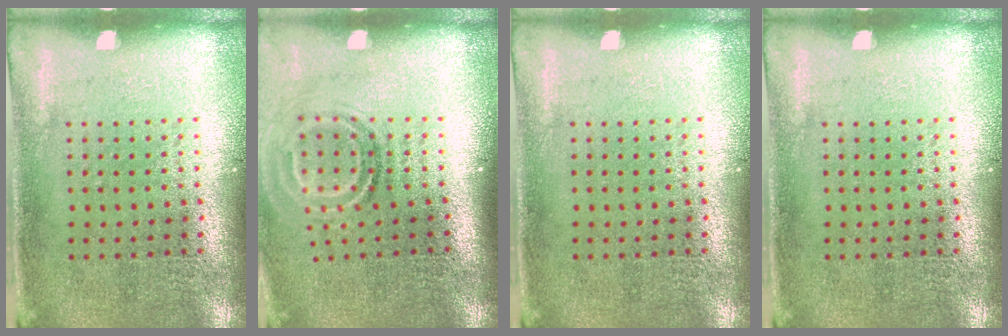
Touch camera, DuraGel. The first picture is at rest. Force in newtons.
{"total": 1.9, "press": 1.2, "slide": 1.5}
{"total": 0.0}
{"total": 0.0}